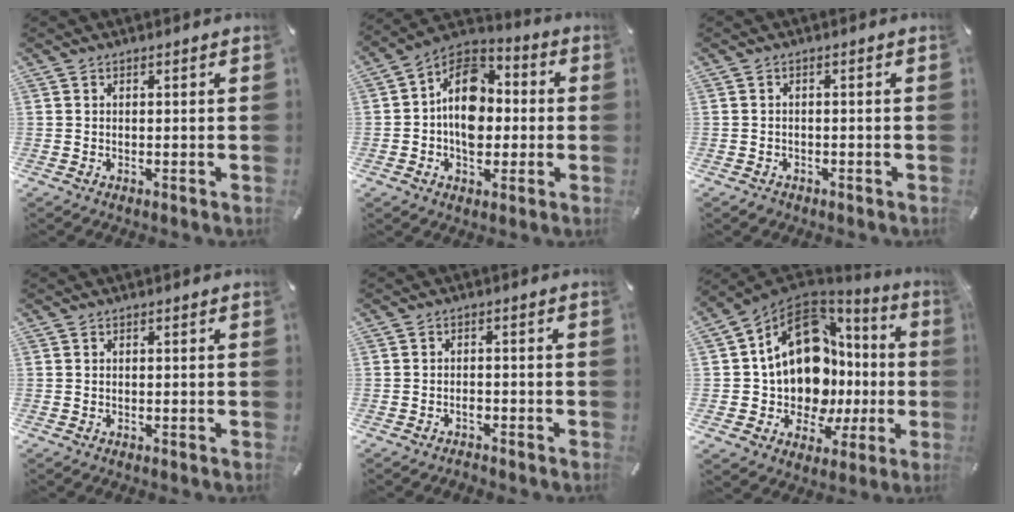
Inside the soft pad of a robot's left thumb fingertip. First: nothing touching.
{"total": 13.4, "force": [-1.2, 10.3, 8.6], "torque": [-0.135, 0.011, -0.023]}
{"total": 1.3, "force": [-0.9, 0.9, 0.3], "torque": [-0.007, 0.005, -0.022]}
{"total": 0.0}
{"total": 1.9, "force": [-1.3, 1.1, 0.9], "torque": [-0.020, 0.004, -0.027]}
{"total": 19.0, "force": [3.4, 14.3, 12.1], "torque": [-0.229, -0.049, 0.073]}